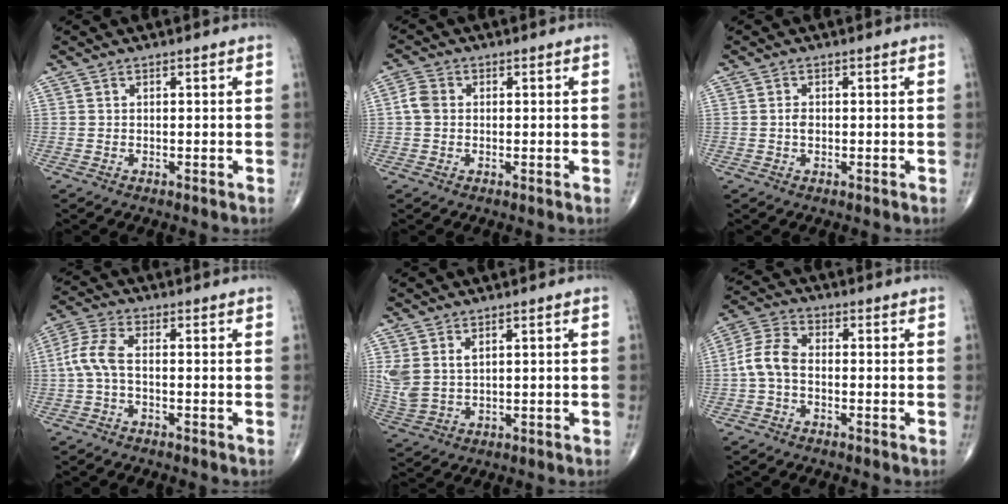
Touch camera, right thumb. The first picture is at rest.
{"total": 3.2, "force": [0.1, 2.6, 1.9], "torque": [-0.038, 0.009, -0.005]}
{"total": 1.4, "force": [-0.1, 1.0, 1.1], "torque": [-0.019, 0.001, -0.003]}
{"total": 5.5, "force": [-0.8, 2.3, 5.0], "torque": [-0.125, 0.017, -0.024]}
{"total": 5.3, "force": [2.2, 2.8, 3.9], "torque": [-0.095, -0.007, 0.056]}
{"total": 6.2, "force": [-1.1, 3.7, 4.9], "torque": [-0.103, 0.020, -0.034]}